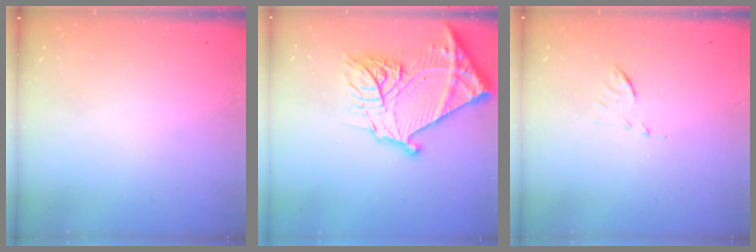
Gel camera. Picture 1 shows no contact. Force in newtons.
{"total": 25.3, "press": 25.1, "slide": 2.8}
{"total": 6.2, "press": 6.2, "slide": 0.2}